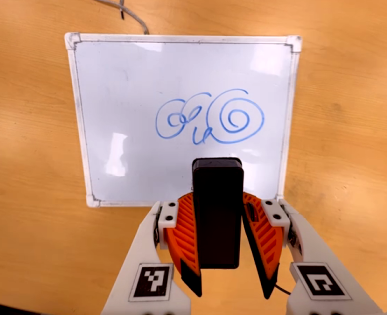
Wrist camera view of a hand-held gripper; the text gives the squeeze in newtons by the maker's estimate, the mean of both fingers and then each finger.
{"total": 6.1, "left": 5.2, "right": 7.0}